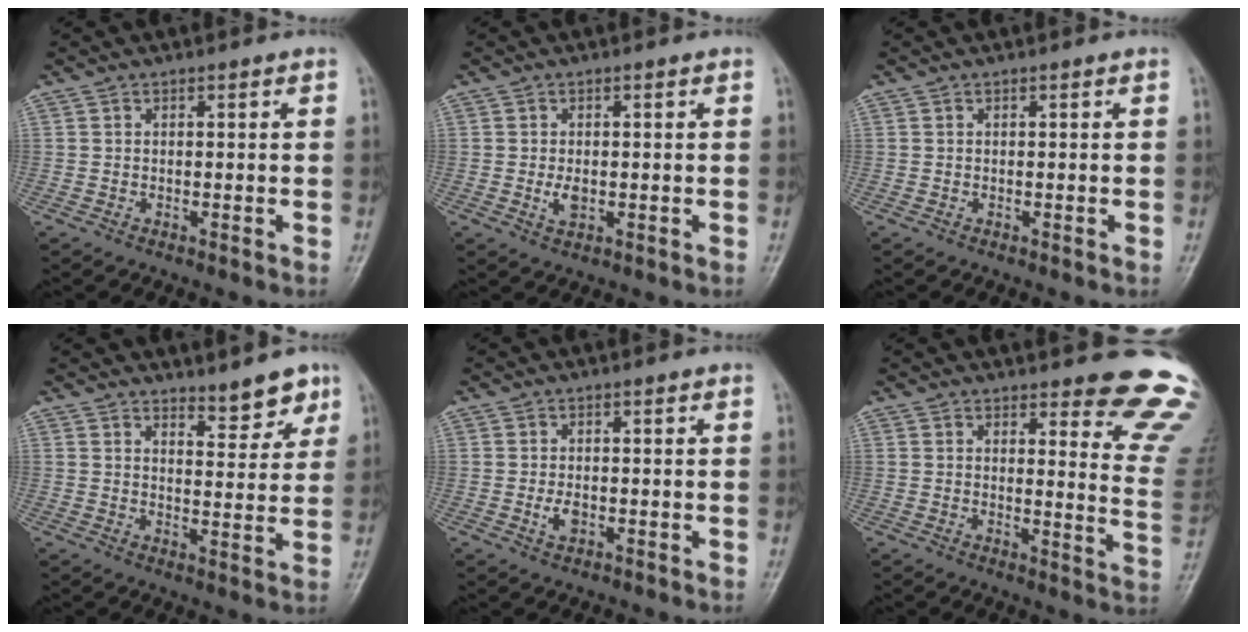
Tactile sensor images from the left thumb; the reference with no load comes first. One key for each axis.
{"total": 2.6, "fx": -0.1, "fy": 1.5, "fz": 2.2, "tx": -0.037, "ty": -0.005, "tz": 0.000}
{"total": 0.0}
{"total": 5.7, "fx": 4.6, "fy": 2.1, "fz": 2.6, "tx": -0.010, "ty": -0.036, "tz": 0.068}
{"total": 2.3, "fx": -0.5, "fy": 1.4, "fz": 1.8, "tx": -0.034, "ty": -0.001, "tz": -0.007}
{"total": 13.2, "fx": 11.5, "fy": 2.4, "fz": 5.9, "tx": -0.031, "ty": -0.114, "tz": 0.111}